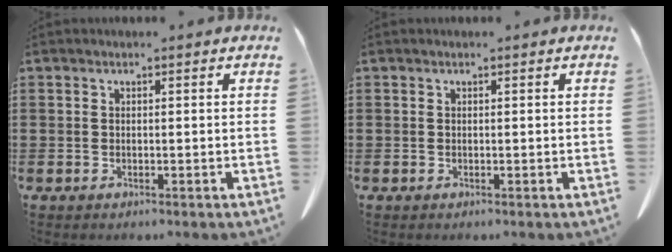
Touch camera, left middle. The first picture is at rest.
{"total": 0.0}